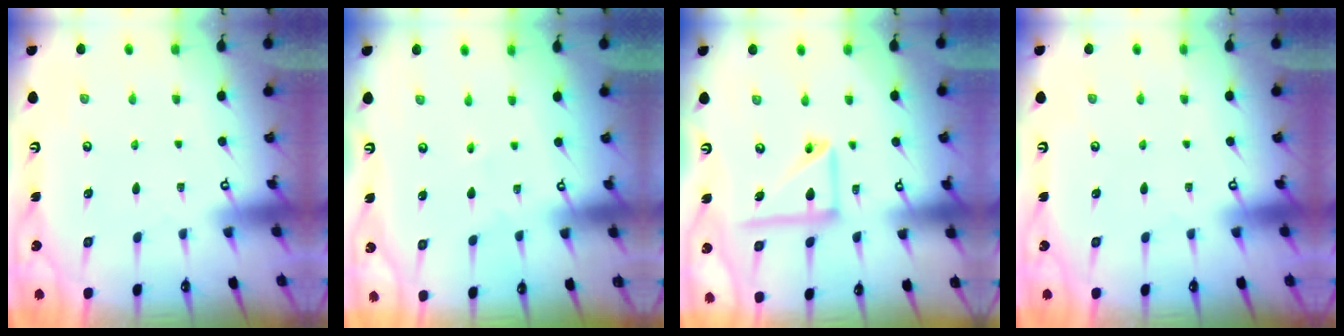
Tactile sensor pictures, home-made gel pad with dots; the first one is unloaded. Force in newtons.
{"total": 1.7, "press": 1.6, "slide": 0.5}
{"total": 13.2, "press": 13.1, "slide": 1.6}
{"total": 0.0}